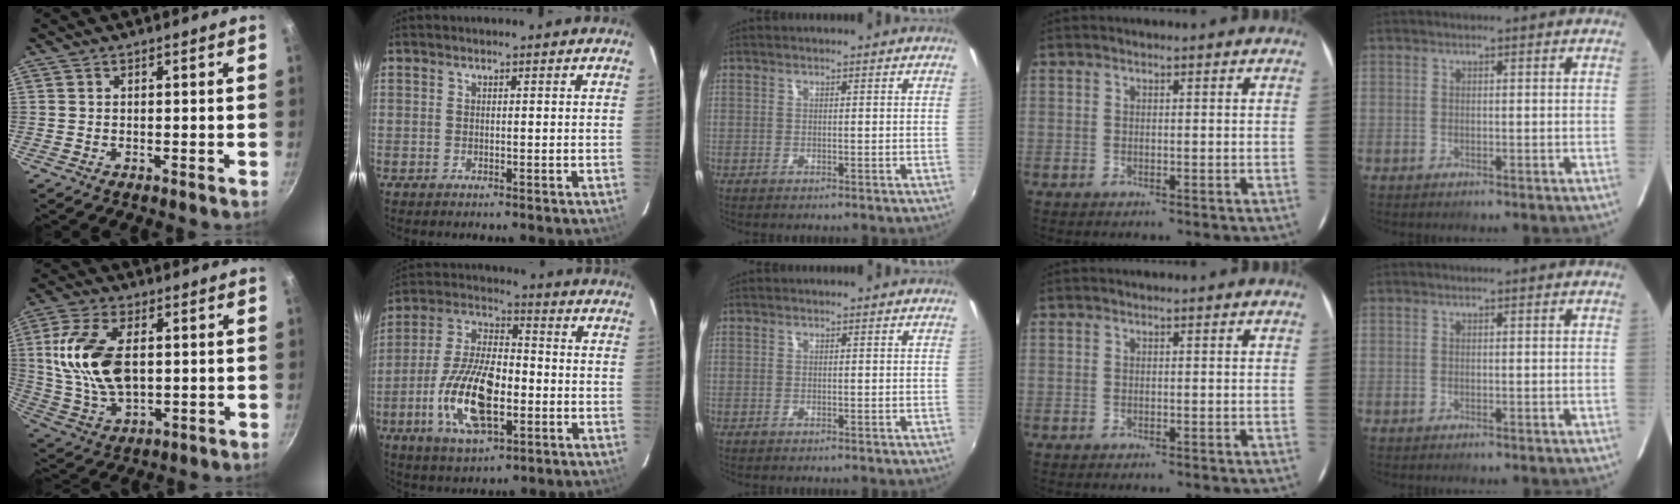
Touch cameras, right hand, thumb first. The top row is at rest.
{"thumb": {"total": 15.6, "force": [2.1, 8.9, 12.6], "torque": [-0.233, -0.005, 0.045]}, "index": {"total": 16.8, "force": [-4.8, 7.3, 14.4], "torque": [-0.300, -0.006, -0.089]}}